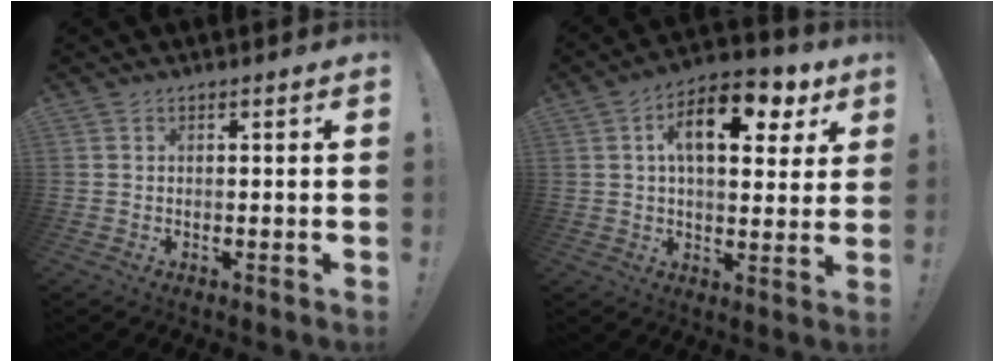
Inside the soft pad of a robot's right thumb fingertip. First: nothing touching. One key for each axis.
{"total": 14.6, "fx": 5.5, "fy": 7.4, "fz": 11.2, "tx": -0.159, "ty": -0.016, "tz": 0.087}